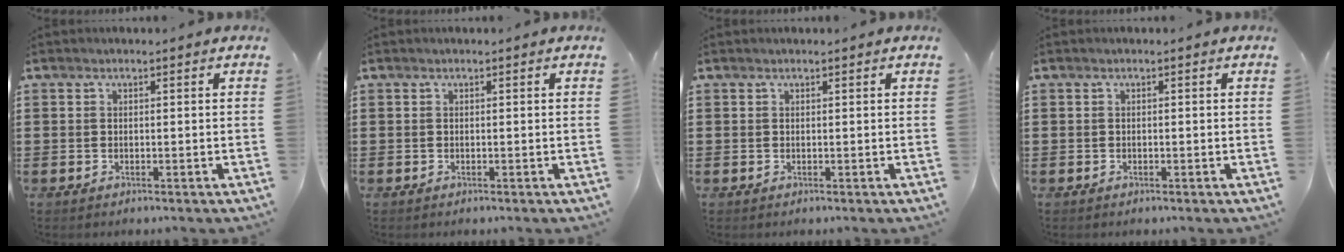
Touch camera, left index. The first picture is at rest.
{"total": 0.0}
{"total": 0.0}
{"total": 0.0}